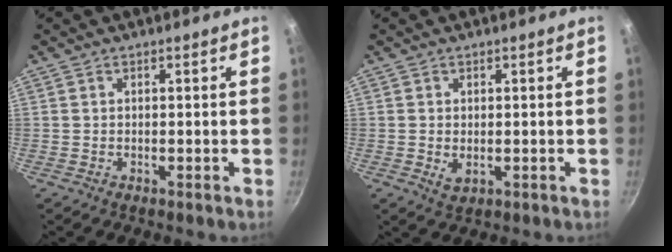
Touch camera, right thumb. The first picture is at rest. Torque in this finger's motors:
{"motor_torque": [-0.01, -0.13, -0.14, 0.55, -0.06]}